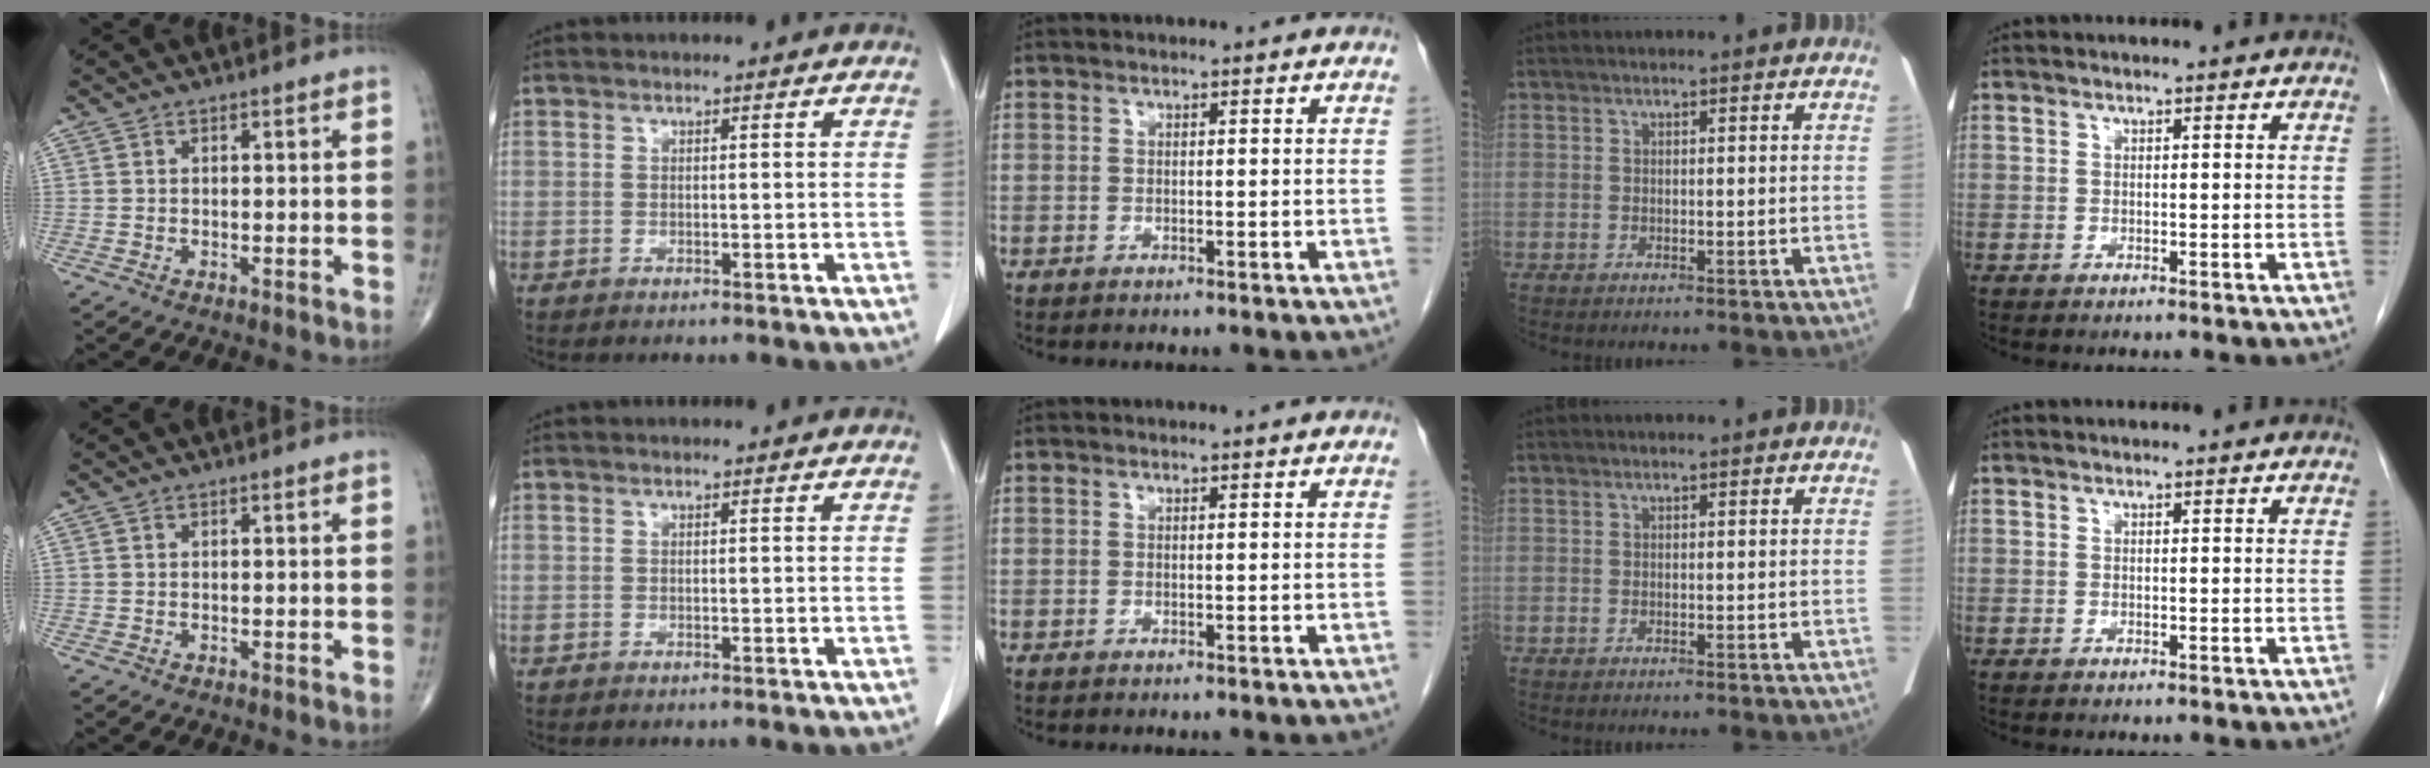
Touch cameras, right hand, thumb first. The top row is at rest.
{}